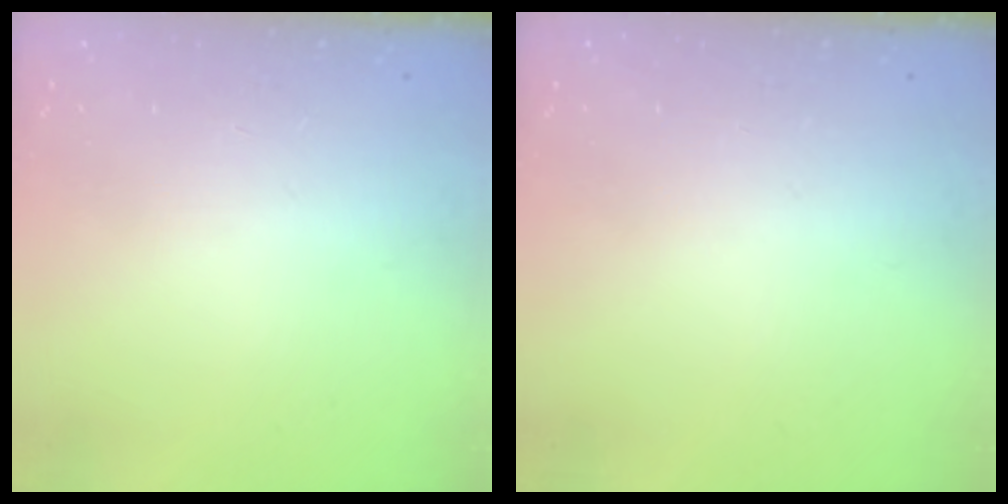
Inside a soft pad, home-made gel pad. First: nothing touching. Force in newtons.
{"total": 0.0}